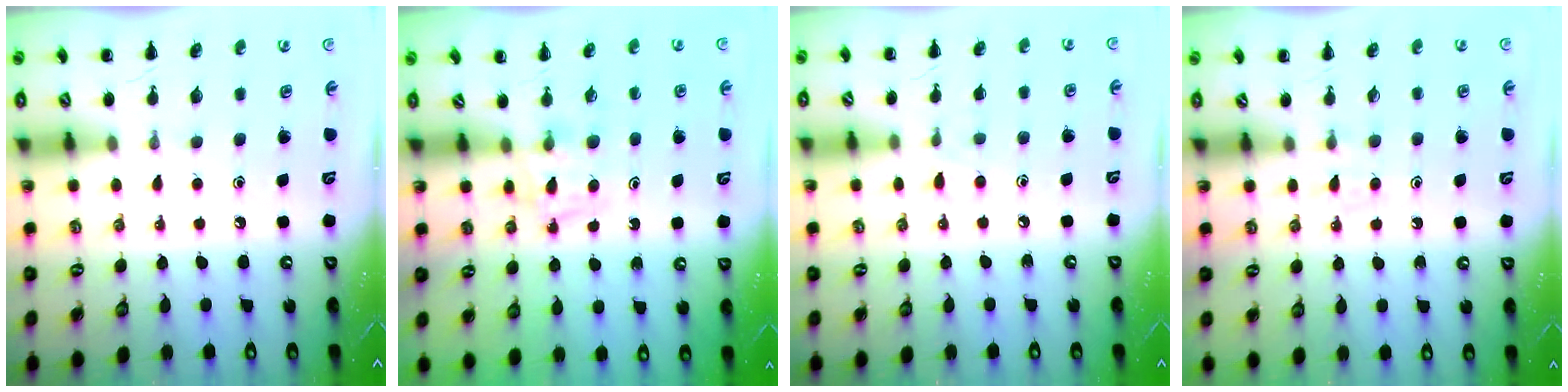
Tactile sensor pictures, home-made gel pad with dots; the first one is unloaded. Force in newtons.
{"total": 4.7, "press": 4.5, "slide": 1.6}
{"total": 5.8, "press": 5.4, "slide": 2.2}
{"total": 2.9, "press": 2.7, "slide": 1.2}